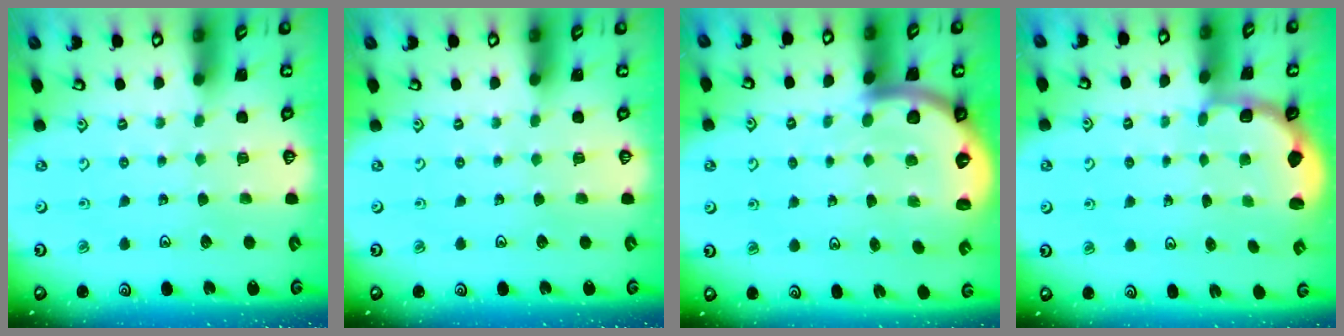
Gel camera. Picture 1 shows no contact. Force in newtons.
{"total": 0.0}
{"total": 5.8, "press": 5.8, "slide": 1.0}
{"total": 2.7, "press": 2.1, "slide": 1.7}